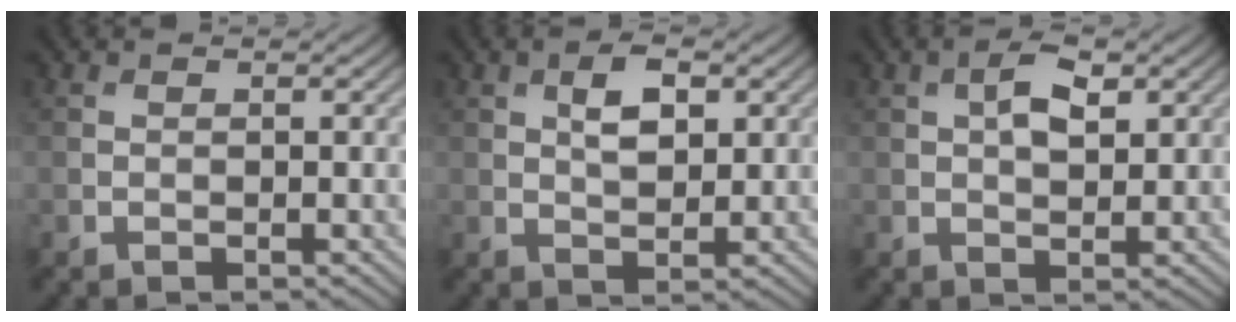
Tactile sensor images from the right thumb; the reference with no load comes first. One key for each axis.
{"total": 4.0, "fx": 1.3, "fy": 2.0, "fz": 3.2, "tx": -0.061, "ty": 0.002, "tz": 0.023}
{"total": 4.2, "fx": 1.3, "fy": 2.0, "fz": 3.4, "tx": -0.065, "ty": 0.005, "tz": 0.021}